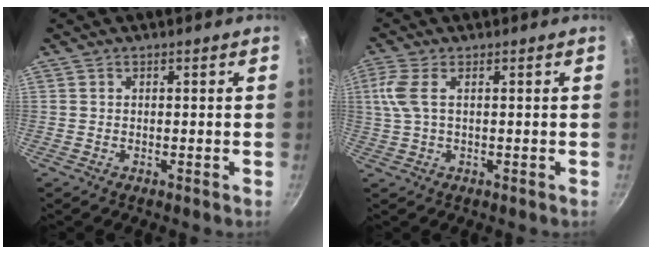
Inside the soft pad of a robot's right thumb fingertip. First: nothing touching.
{"total": 4.9, "force": [0.8, 1.9, 4.5], "torque": [-0.111, 0.007, 0.018]}